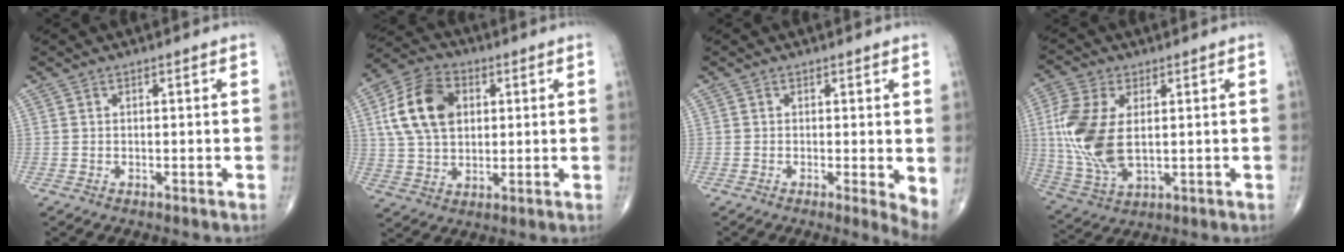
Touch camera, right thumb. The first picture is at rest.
{"total": 13.8, "force": [3.2, 9.4, 9.6], "torque": [-0.165, 0.010, 0.054]}
{"total": 3.6, "force": [0.1, 0.8, 3.5], "torque": [-0.048, -0.010, -0.003]}
{"total": 14.3, "force": [1.4, 7.9, 11.9], "torque": [-0.271, -0.009, 0.035]}